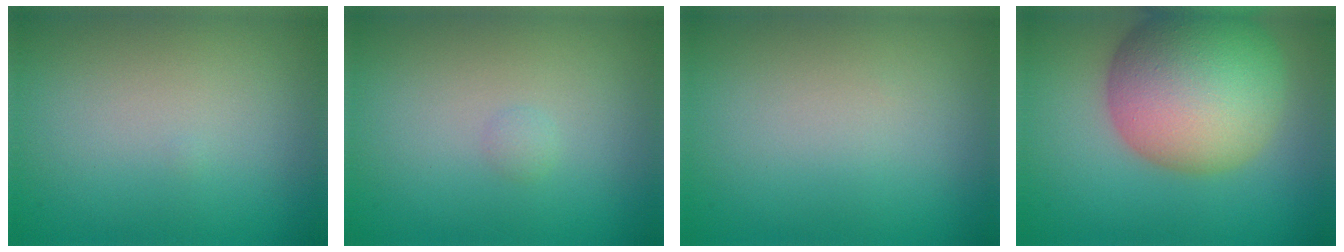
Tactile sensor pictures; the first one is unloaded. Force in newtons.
{"total": 0.5, "press": 0.5, "slide": 0.0}
{"total": 0.0}
{"total": 12.0, "press": 12.0, "slide": 0.5}